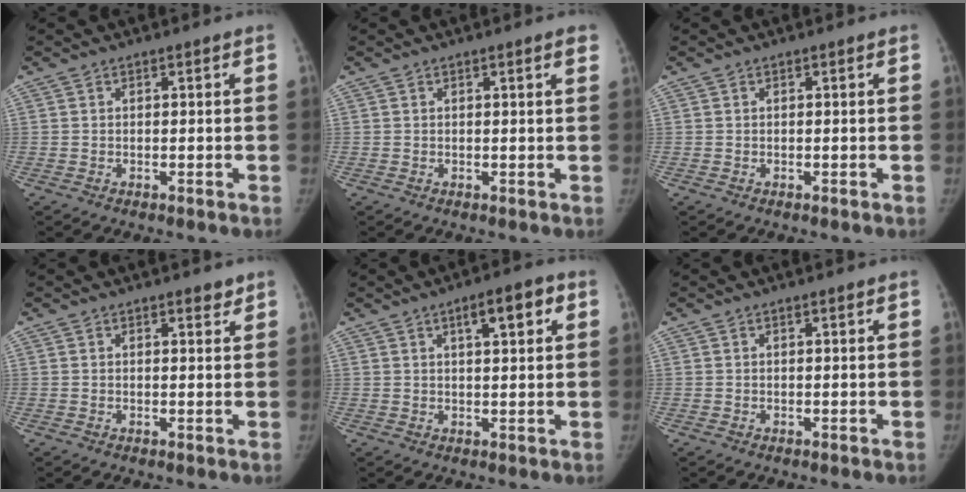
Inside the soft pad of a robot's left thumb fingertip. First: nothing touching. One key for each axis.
{"total": 1.7, "fx": 1.0, "fy": 0.1, "fz": 1.4, "tx": -0.017, "ty": 0.000, "tz": 0.010}
{"total": 0.0}
{"total": 1.5, "fx": 1.1, "fy": 0.5, "fz": 0.7, "tx": -0.004, "ty": -0.007, "tz": 0.014}
{"total": 6.0, "fx": 2.5, "fy": 1.9, "fz": 5.1, "tx": -0.062, "ty": 0.004, "tz": 0.032}
{"total": 0.0}